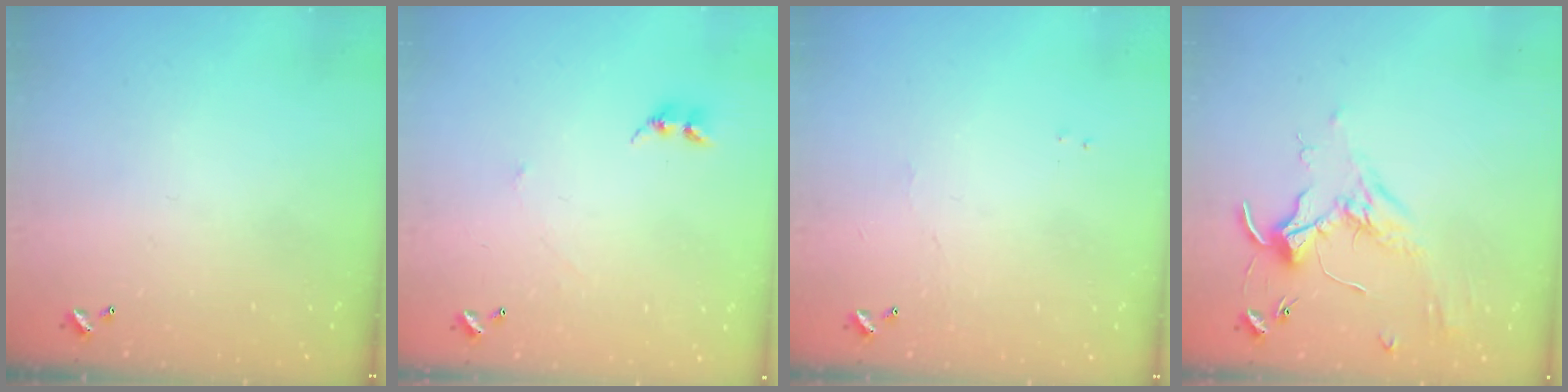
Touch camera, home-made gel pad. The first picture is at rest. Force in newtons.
{"total": 2.6, "press": 2.6, "slide": 0.3}
{"total": 1.2, "press": 1.1, "slide": 0.3}
{"total": 1.8, "press": 1.8, "slide": 0.4}